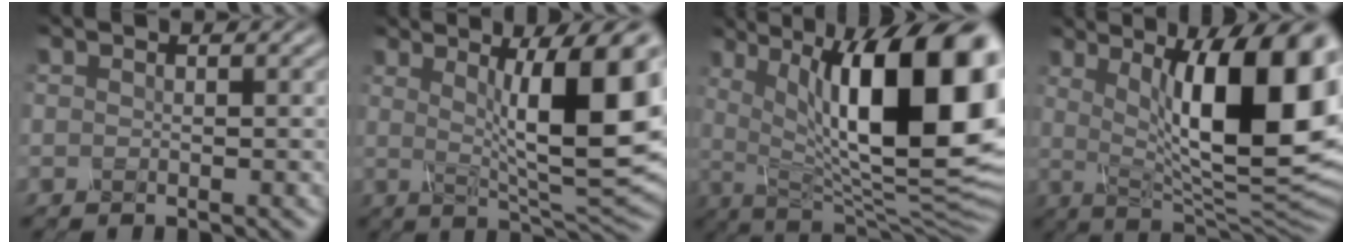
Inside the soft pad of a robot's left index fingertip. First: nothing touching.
{"total": 12.3, "force": [2.2, 2.6, 11.8], "torque": [-0.165, 0.001, 0.039]}
{"total": 17.5, "force": [4.2, 6.1, 15.8], "torque": [-0.215, 0.009, 0.071]}
{"total": 15.4, "force": [3.1, 4.6, 14.3], "torque": [-0.181, -0.001, 0.053]}